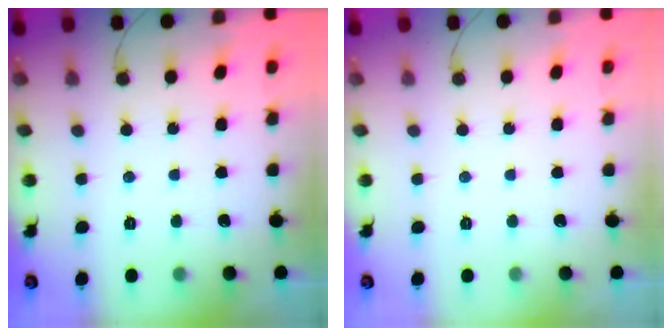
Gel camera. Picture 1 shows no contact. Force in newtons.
{"total": 0.0}